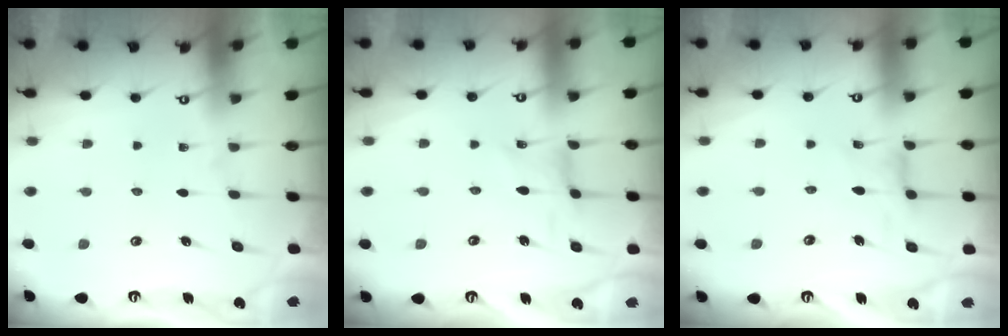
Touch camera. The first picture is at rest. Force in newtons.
{"total": 1.6, "press": 1.5, "slide": 0.3}
{"total": 2.9, "press": 2.9, "slide": 0.4}